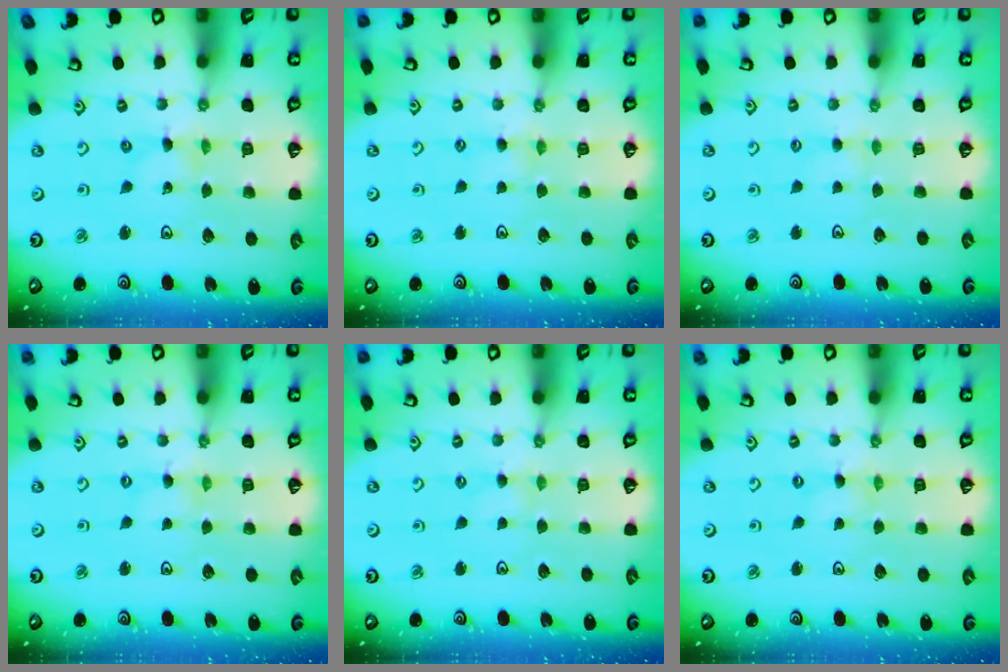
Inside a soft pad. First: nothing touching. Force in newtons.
{"total": 2.6, "press": 2.6, "slide": 0.4}
{"total": 1.8, "press": 1.8, "slide": 0.3}
{"total": 0.0}
{"total": 1.2, "press": 1.2, "slide": 0.3}
{"total": 0.0}